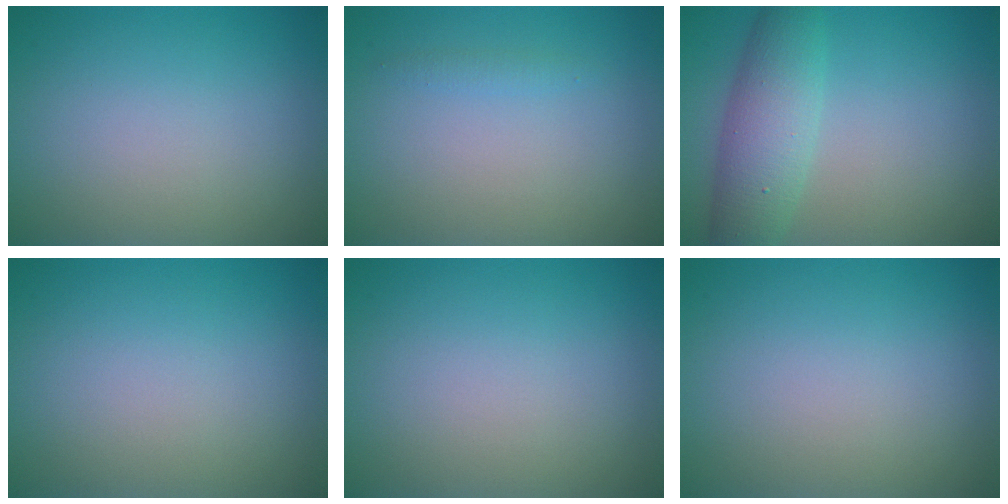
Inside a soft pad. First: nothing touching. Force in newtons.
{"total": 0.7, "press": 0.7, "slide": 0.0}
{"total": 5.3, "press": 5.3, "slide": 0.1}
{"total": 0.0}
{"total": 0.0}
{"total": 0.0}